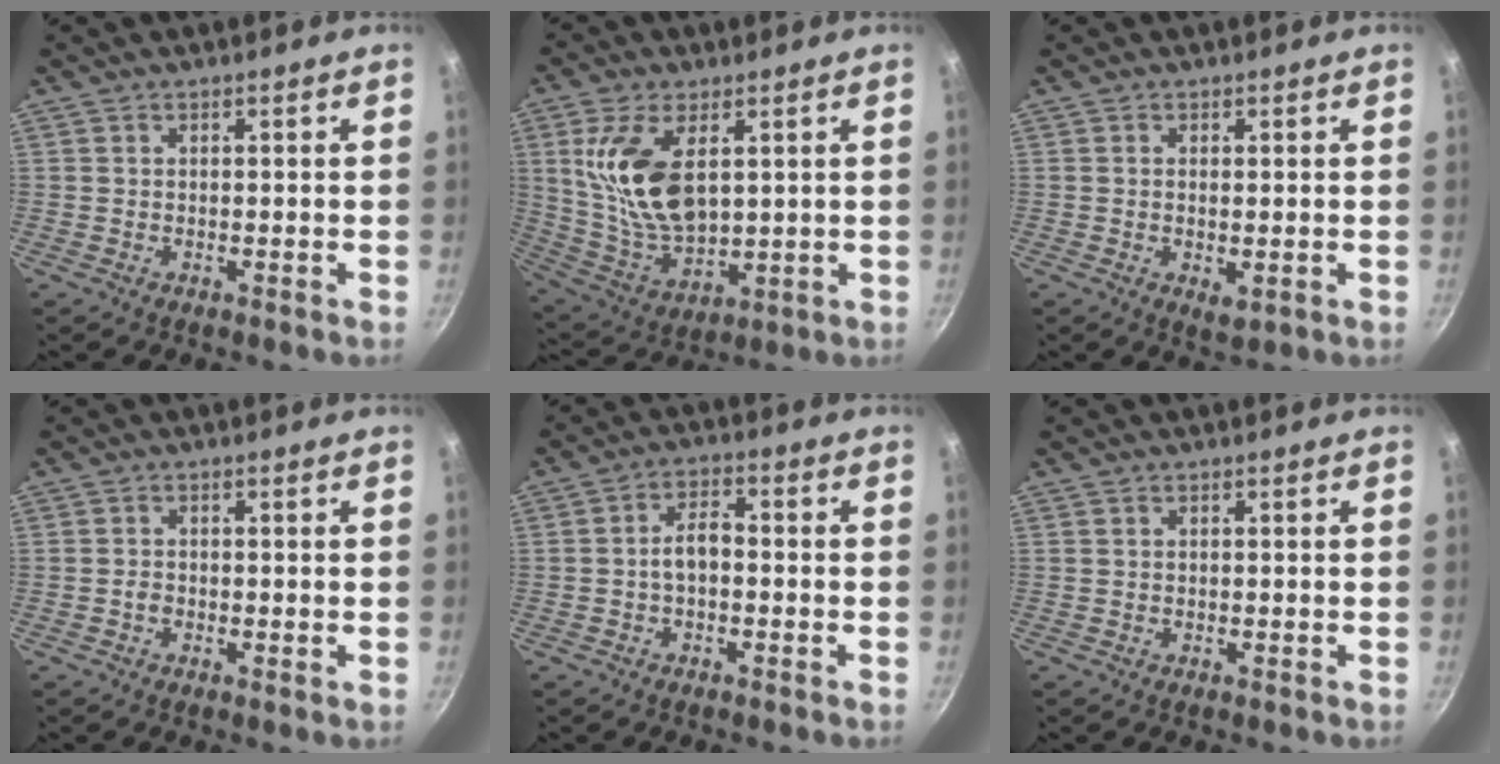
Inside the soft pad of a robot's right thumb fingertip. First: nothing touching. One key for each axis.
{"total": 15.6, "fx": 4.2, "fy": 8.4, "fz": 12.4, "tx": -0.228, "ty": -0.029, "tz": 0.093}
{"total": 2.7, "fx": -0.3, "fy": 1.2, "fz": 2.4, "tx": -0.040, "ty": -0.010, "tz": -0.003}
{"total": 1.0, "fx": -0.4, "fy": 0.6, "fz": 0.6, "tx": -0.012, "ty": 0.003, "tz": -0.010}
{"total": 4.7, "fx": -0.9, "fy": 2.7, "fz": 3.8, "tx": -0.056, "ty": 0.027, "tz": -0.020}
{"total": 0.0}